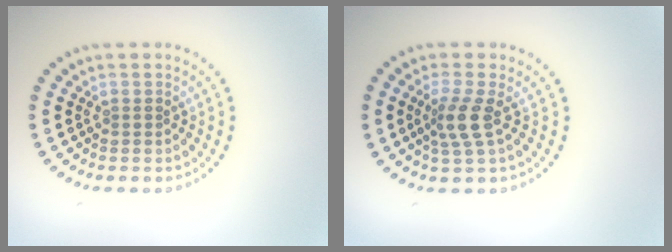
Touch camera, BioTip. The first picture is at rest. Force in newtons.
{"total": 2.7, "press": 2.1, "slide": 1.7}